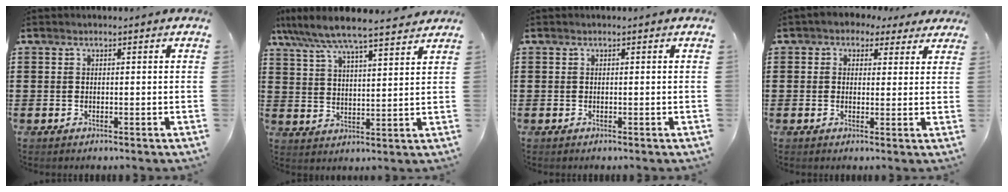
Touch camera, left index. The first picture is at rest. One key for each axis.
{"total": 6.7, "fx": 6.1, "fy": 0.3, "fz": 2.8, "tx": -0.080, "ty": -0.032, "tz": 0.103}
{"total": 0.0}
{"total": 2.4, "fx": 1.5, "fy": 1.8, "fz": 0.6, "tx": -0.023, "ty": 0.008, "tz": 0.026}